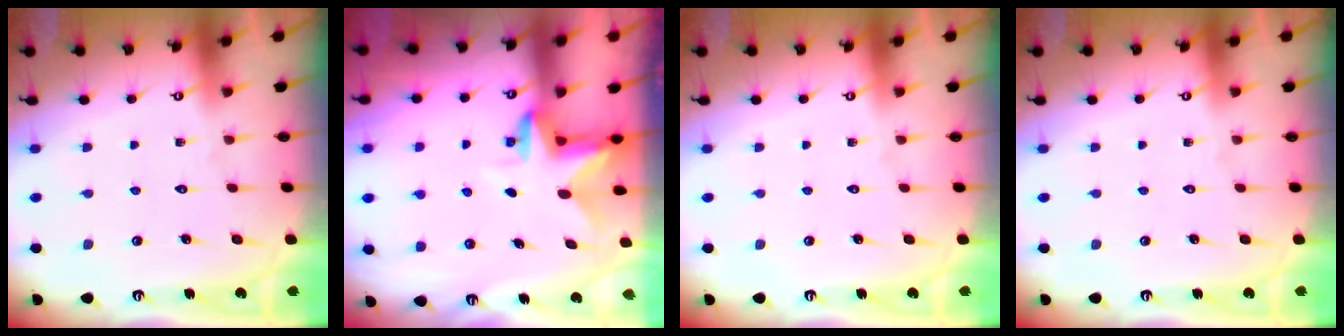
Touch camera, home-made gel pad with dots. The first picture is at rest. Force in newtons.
{"total": 3.2, "press": 3.2, "slide": 0.3}
{"total": 0.0}
{"total": 0.0}